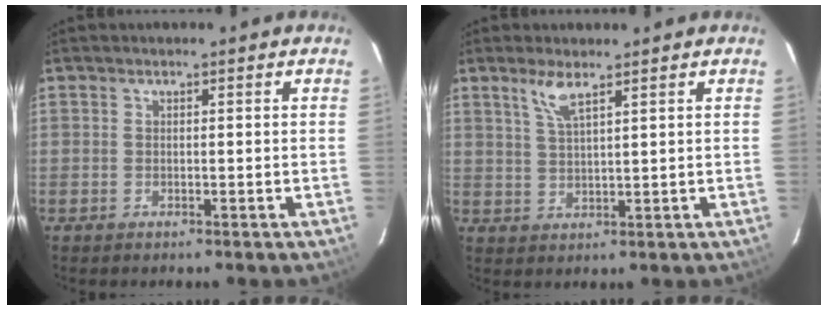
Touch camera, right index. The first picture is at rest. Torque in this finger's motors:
{"motor_torque": [0.08, 0.08, 0.07, 0.05]}